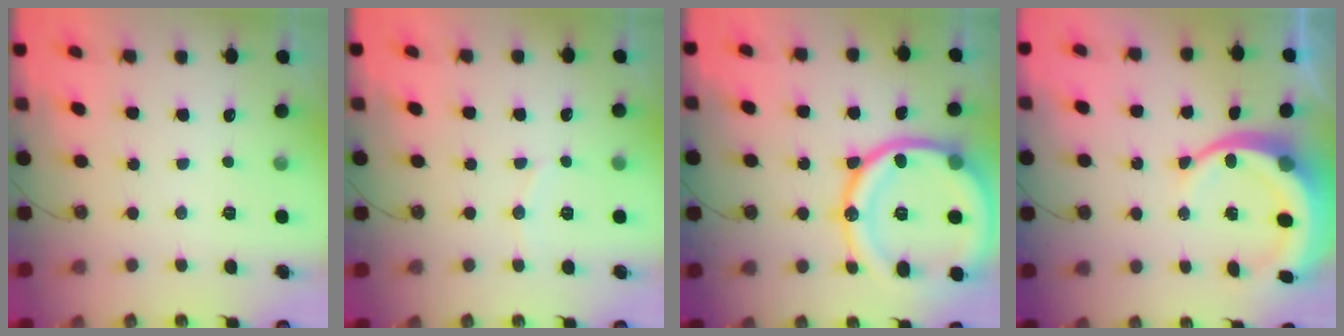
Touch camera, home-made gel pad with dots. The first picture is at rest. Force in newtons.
{"total": 4.4, "press": 4.4, "slide": 0.4}
{"total": 26.4, "press": 26.2, "slide": 2.9}
{"total": 12.6, "press": 12.3, "slide": 2.6}